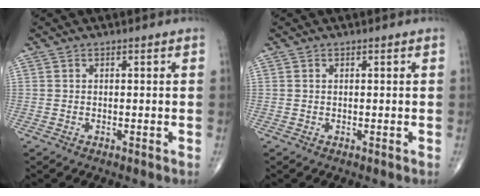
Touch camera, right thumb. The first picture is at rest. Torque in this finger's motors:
{"motor_torque": [0.04, -0.01, 0.04, 0.02, 0.00]}